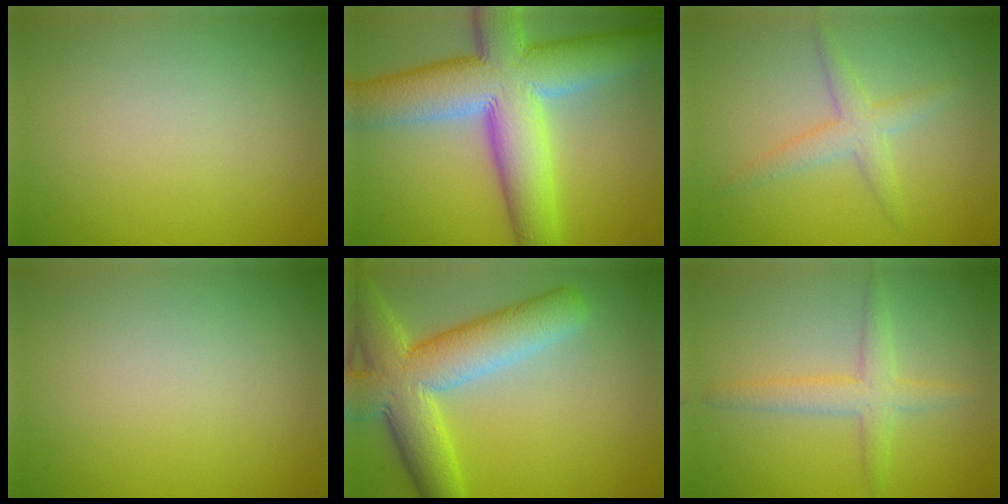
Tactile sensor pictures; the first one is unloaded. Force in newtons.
{"total": 12.9, "press": 12.9, "slide": 0.7}
{"total": 2.5, "press": 2.5, "slide": 0.0}
{"total": 0.0}
{"total": 9.0, "press": 8.9, "slide": 0.3}
{"total": 2.7, "press": 2.7, "slide": 0.2}